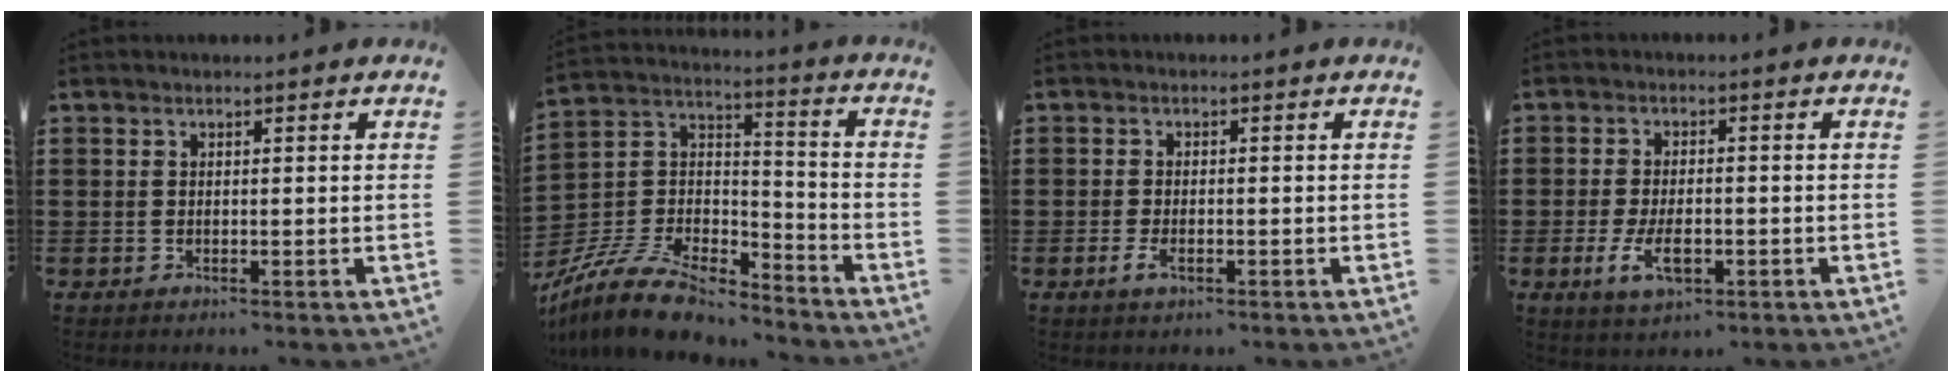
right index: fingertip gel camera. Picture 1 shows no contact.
{"total": 10.3, "force": [-9.1, 2.7, 4.1], "torque": [-0.098, 0.012, -0.185]}
{"total": 2.0, "force": [-0.8, 0.9, 1.6], "torque": [-0.037, -0.003, -0.018]}
{"total": 5.4, "force": [-1.7, 2.6, 4.4], "torque": [-0.086, -0.003, -0.035]}